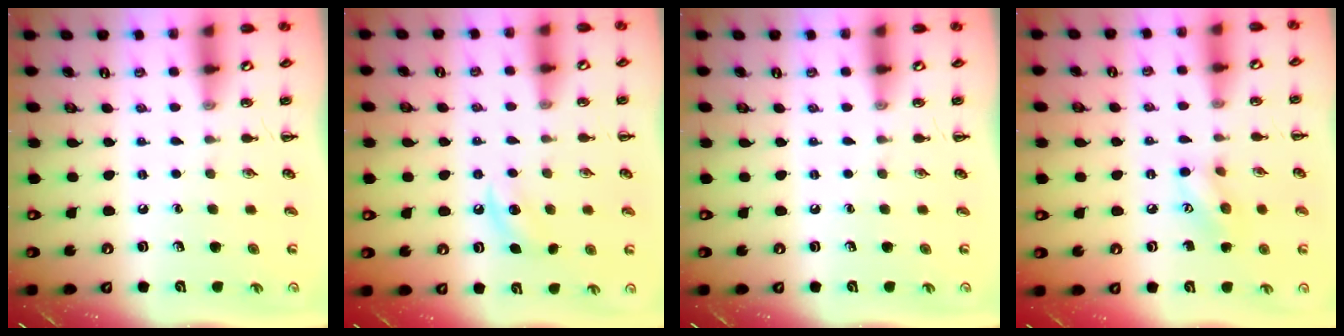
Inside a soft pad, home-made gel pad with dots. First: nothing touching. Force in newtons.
{"total": 6.4, "press": 6.2, "slide": 1.8}
{"total": 0.0}
{"total": 7.7, "press": 7.6, "slide": 0.8}